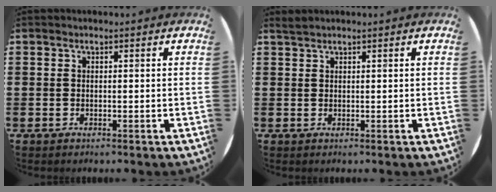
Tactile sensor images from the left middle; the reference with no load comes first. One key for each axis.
{"total": 0.8, "fx": 0.7, "fy": -0.1, "fz": 0.1, "tx": -0.003, "ty": 0.000, "tz": 0.015}